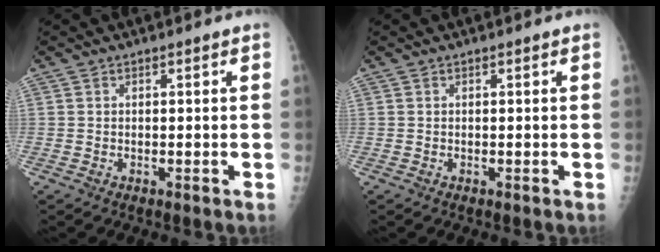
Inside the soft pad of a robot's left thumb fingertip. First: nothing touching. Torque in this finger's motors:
{"motor_torque": [0.00, 0.00, -0.01, -0.02, 0.00]}